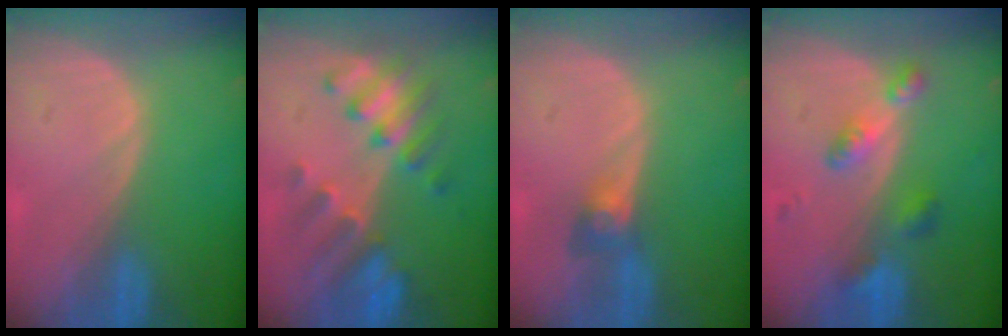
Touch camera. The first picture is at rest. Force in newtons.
{"total": 7.8, "press": 7.7, "slide": 0.8}
{"total": 3.1, "press": 2.7, "slide": 1.4}
{"total": 5.6, "press": 4.9, "slide": 2.7}